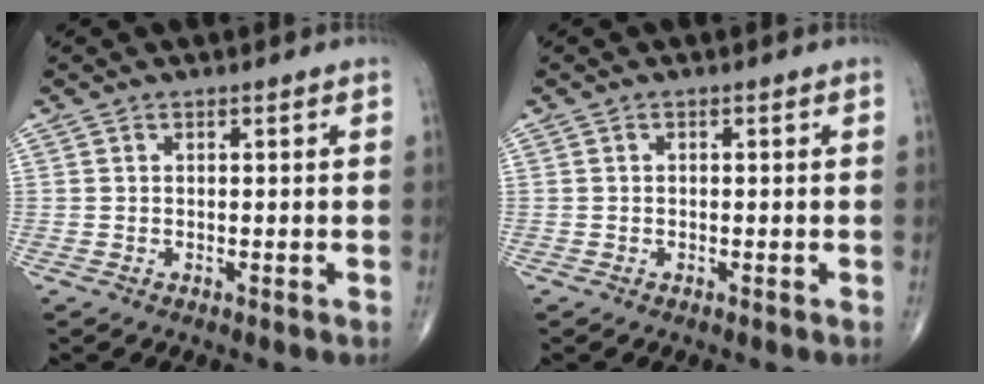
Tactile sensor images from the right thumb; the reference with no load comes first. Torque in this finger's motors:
{"motor_torque": [-0.24, -0.04, 0.01, 0.17, -0.03]}